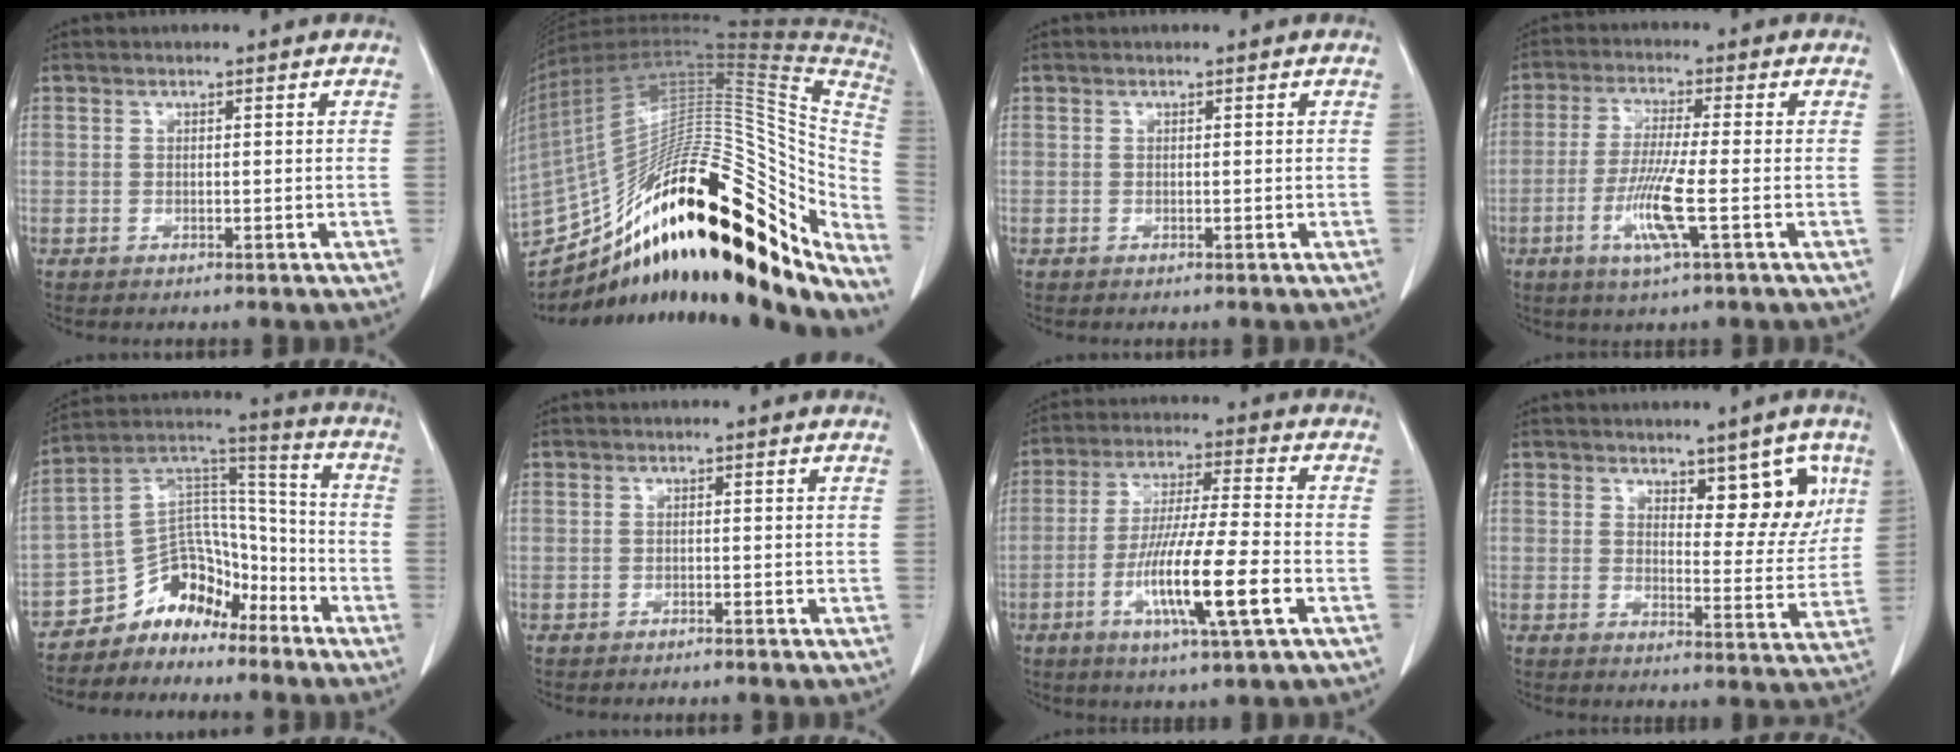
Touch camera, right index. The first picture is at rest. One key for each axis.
{"total": 38.6, "fx": -18.5, "fy": 14.0, "fz": 30.8, "tx": -0.467, "ty": 0.020, "tz": -0.276}
{"total": 0.0}
{"total": 8.1, "fx": -2.6, "fy": -0.2, "fz": 7.6, "tx": -0.154, "ty": -0.014, "tz": -0.053}
{"total": 10.8, "fx": -8.4, "fy": 5.9, "fz": 3.2, "tx": -0.051, "ty": 0.067, "tz": -0.151}
{"total": 0.9, "fx": -0.8, "fy": 0.1, "fz": 0.4, "tx": -0.010, "ty": -0.001, "tz": -0.010}
{"total": 13.3, "fx": -4.5, "fy": 0.3, "fz": 12.5, "tx": -0.236, "ty": -0.016, "tz": -0.083}
{"total": 7.6, "fx": 4.1, "fy": 3.1, "fz": 5.6, "tx": -0.055, "ty": -0.004, "tz": 0.057}